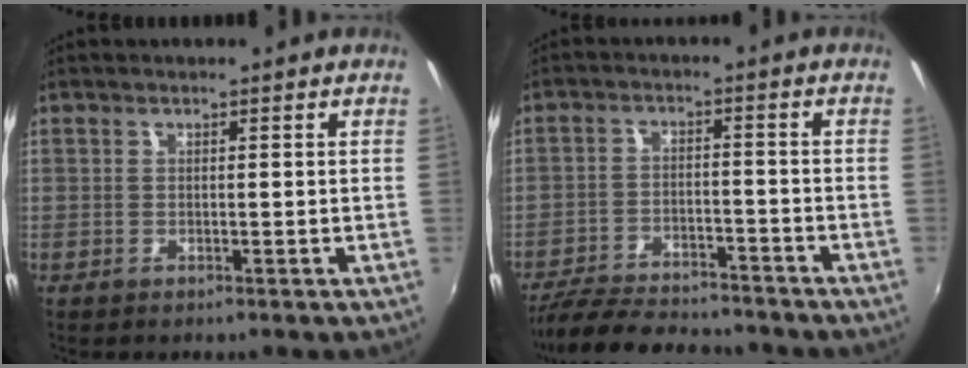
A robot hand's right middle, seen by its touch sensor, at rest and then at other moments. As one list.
[{"total": 15.3, "force": [-13.5, 4.1, 6.1], "torque": [-0.141, -0.013, -0.207]}]